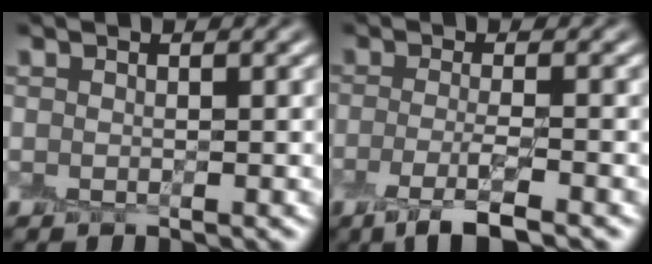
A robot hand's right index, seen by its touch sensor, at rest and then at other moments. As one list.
[{"total": 3.9, "force": [-2.1, 0.7, 3.2], "torque": [-0.061, -0.006, -0.048]}]